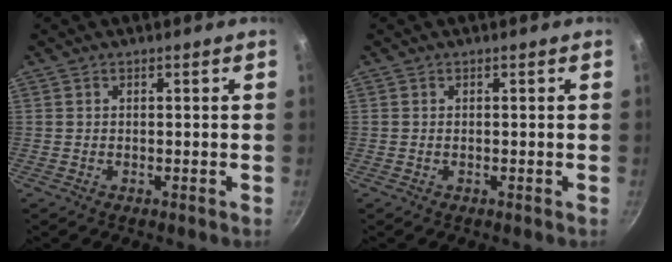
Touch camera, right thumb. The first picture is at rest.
{"total": 0.0}